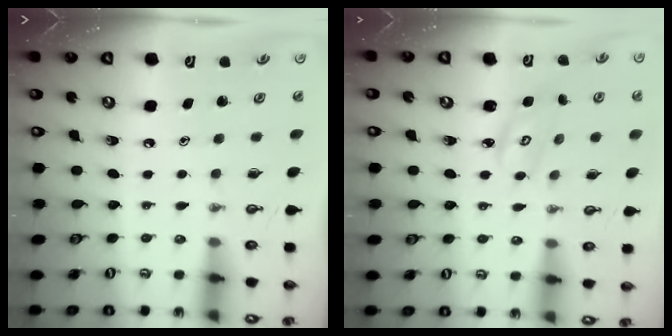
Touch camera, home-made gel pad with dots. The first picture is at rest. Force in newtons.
{"total": 3.5, "press": 3.5, "slide": 0.2}